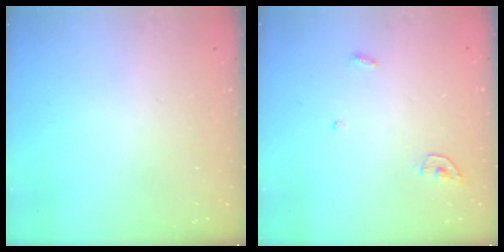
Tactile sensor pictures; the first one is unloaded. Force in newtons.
{"total": 3.8, "press": 3.8, "slide": 0.3}